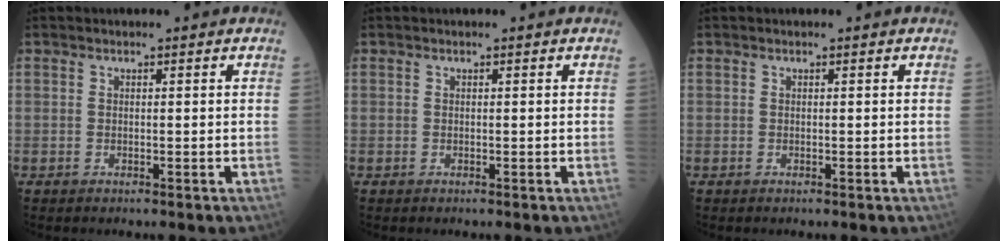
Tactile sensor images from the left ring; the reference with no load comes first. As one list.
[{"total": 0.0}, {"total": 0.0}]